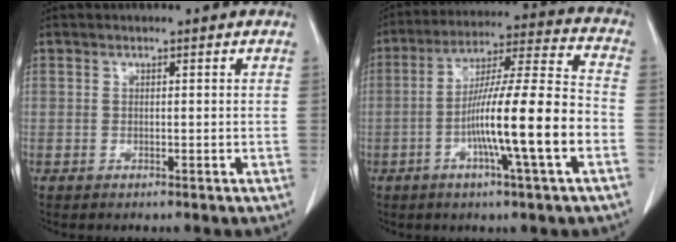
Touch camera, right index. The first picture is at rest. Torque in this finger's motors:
{"motor_torque": [2.14, 0.00, 1.05, 0.21]}